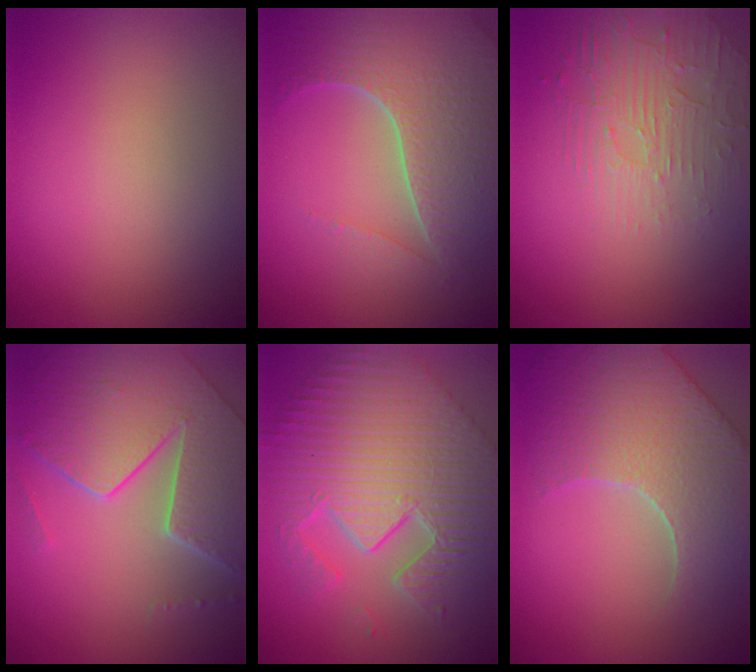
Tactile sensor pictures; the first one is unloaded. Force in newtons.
{"total": 7.4, "press": 5.5, "slide": 5.0}
{"total": 2.2, "press": 1.7, "slide": 1.5}
{"total": 8.1, "press": 5.9, "slide": 5.5}
{"total": 12.1, "press": 8.1, "slide": 9.0}
{"total": 8.5, "press": 6.5, "slide": 5.5}